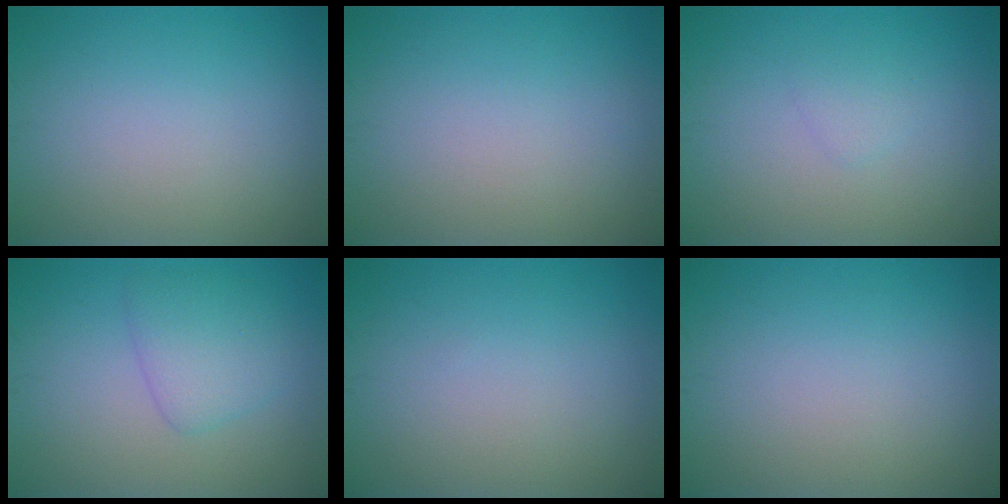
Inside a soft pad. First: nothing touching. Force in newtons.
{"total": 0.0}
{"total": 1.0, "press": 1.0, "slide": 0.1}
{"total": 3.0, "press": 3.0, "slide": 0.2}
{"total": 0.0}
{"total": 0.0}